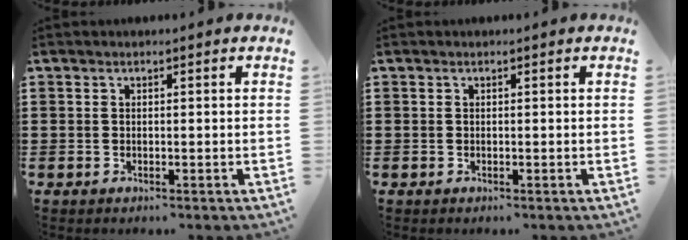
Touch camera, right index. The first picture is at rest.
{"total": 0.0}